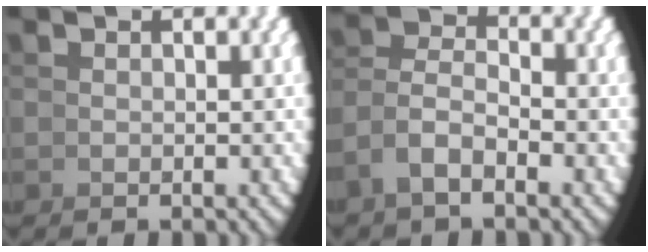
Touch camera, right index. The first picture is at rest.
{"total": 3.6, "force": [-0.8, 2.5, 2.4], "torque": [-0.052, -0.009, -0.015]}